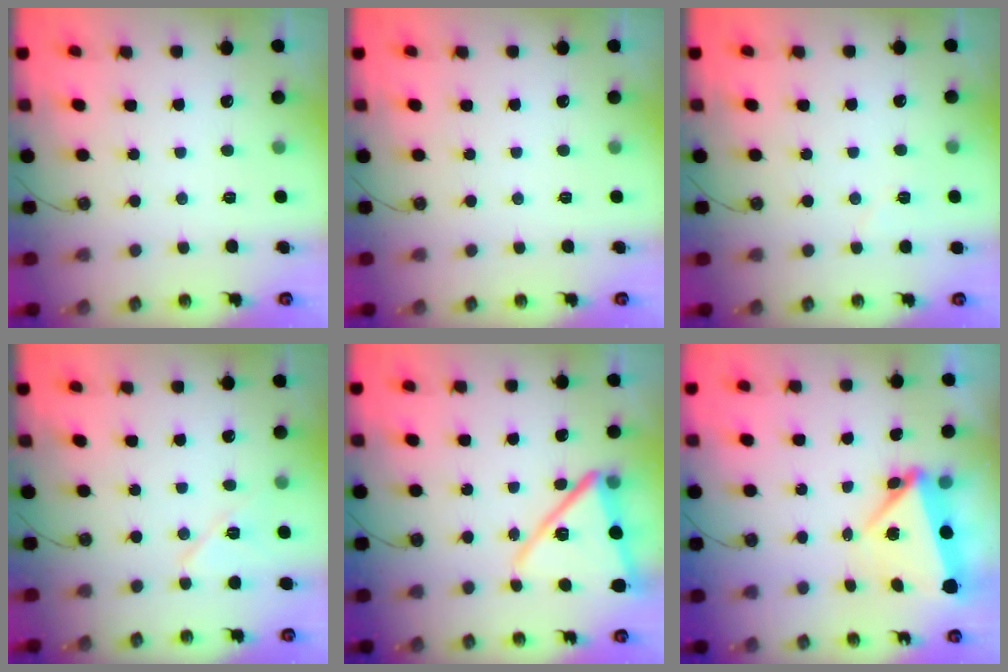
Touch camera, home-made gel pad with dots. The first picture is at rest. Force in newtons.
{"total": 0.0}
{"total": 5.0, "press": 4.3, "slide": 2.7}
{"total": 11.9, "press": 5.3, "slide": 10.7}
{"total": 14.8, "press": 14.6, "slide": 1.8}
{"total": 5.2, "press": 4.9, "slide": 1.8}